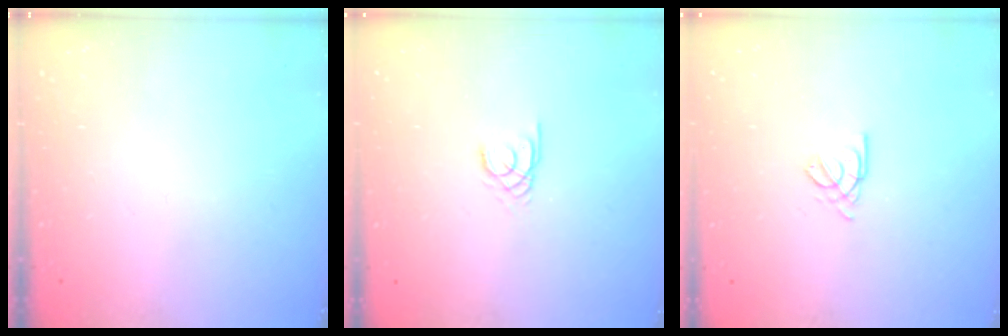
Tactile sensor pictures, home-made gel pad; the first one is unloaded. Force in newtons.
{"total": 1.6, "press": 1.6, "slide": 0.2}
{"total": 2.0, "press": 2.0, "slide": 0.4}